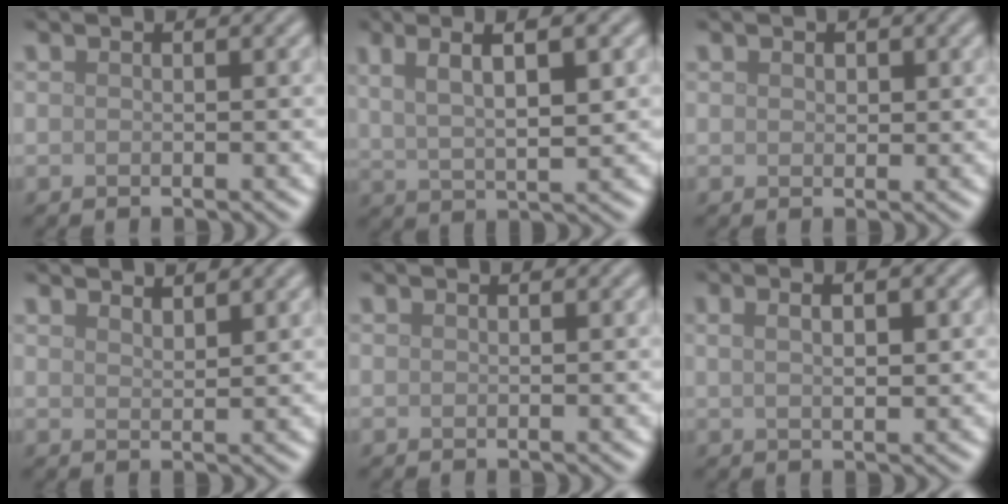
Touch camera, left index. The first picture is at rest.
{"total": 6.1, "force": [2.5, 1.6, 5.3], "torque": [-0.091, 0.002, 0.046]}
{"total": 0.8, "force": [0.4, 0.5, 0.4], "torque": [-0.007, -0.002, 0.007]}
{"total": 2.6, "force": [2.4, 0.4, 0.8], "torque": [-0.005, 0.005, 0.034]}
{"total": 0.0}
{"total": 3.5, "force": [1.4, 1.3, 3.0], "torque": [-0.037, 0.004, 0.011]}